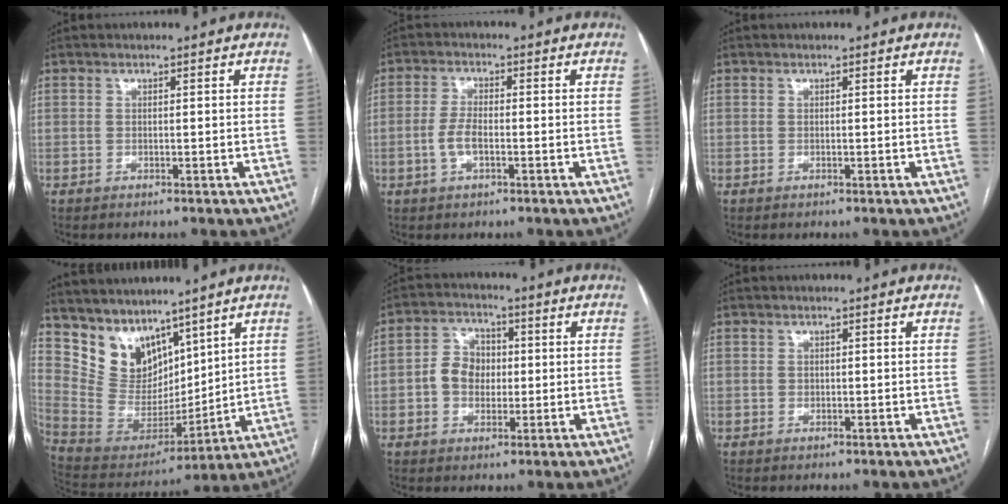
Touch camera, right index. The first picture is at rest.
{"total": 3.7, "force": [-0.9, 1.5, 3.3], "torque": [-0.076, 0.005, -0.017]}
{"total": 0.0}
{"total": 11.6, "force": [9.0, 6.4, 3.8], "torque": [-0.087, 0.021, 0.195]}
{"total": 6.3, "force": [-0.3, 5.1, 3.7], "torque": [-0.076, 0.025, -0.003]}
{"total": 0.5, "force": [0.0, 0.5, 0.1], "torque": [0.000, 0.002, 0.000]}